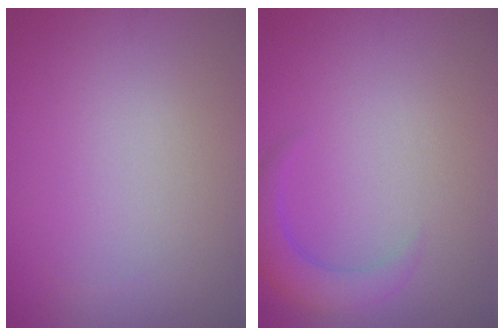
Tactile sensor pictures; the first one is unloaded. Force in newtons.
{"total": 2.7, "press": 2.6, "slide": 0.3}